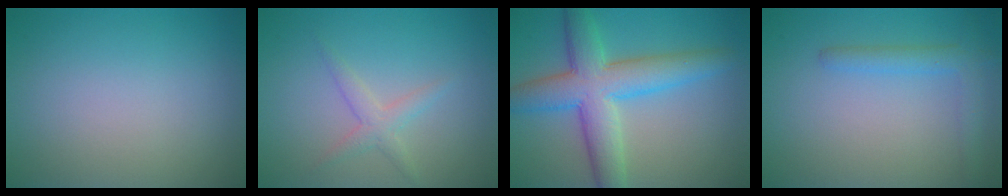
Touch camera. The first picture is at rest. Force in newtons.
{"total": 1.8, "press": 1.8, "slide": 0.1}
{"total": 7.6, "press": 7.6, "slide": 0.1}
{"total": 2.4, "press": 2.4, "slide": 0.2}